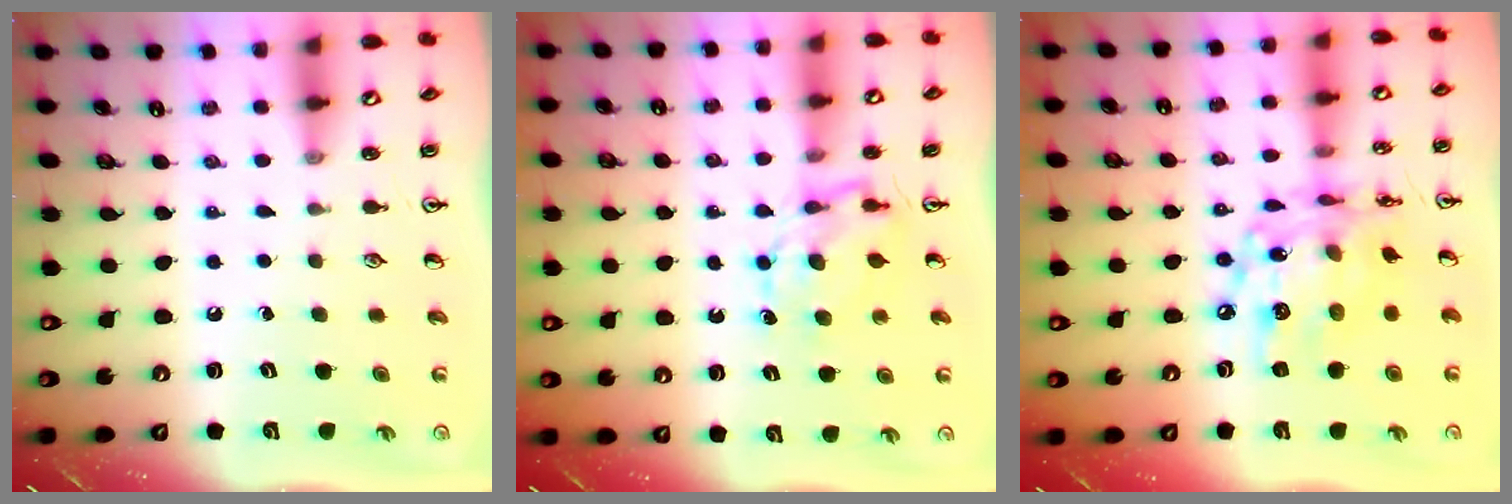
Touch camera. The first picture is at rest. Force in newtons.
{"total": 6.4, "press": 6.4, "slide": 0.6}
{"total": 16.1, "press": 16.0, "slide": 1.3}